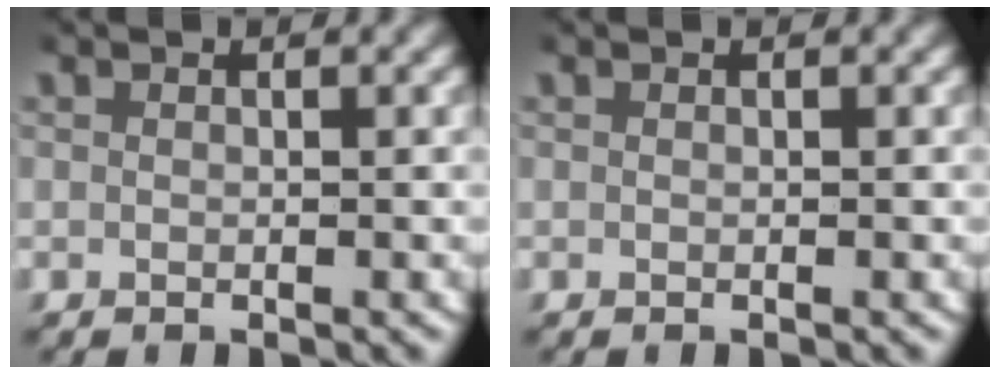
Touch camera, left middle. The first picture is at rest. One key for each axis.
{"total": 0.0}